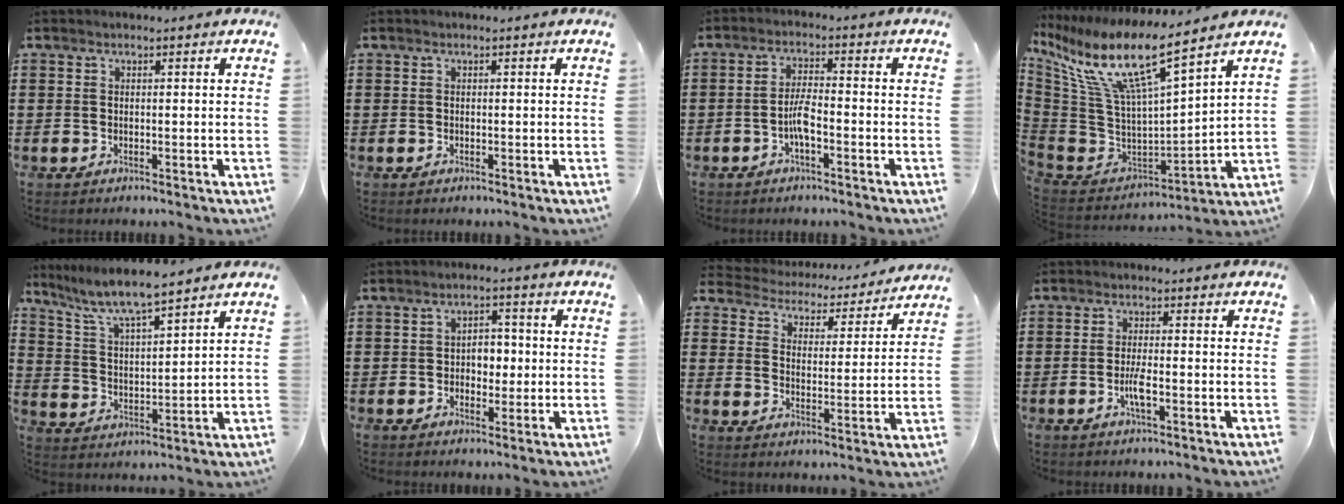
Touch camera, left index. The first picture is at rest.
{"total": 0.0}
{"total": 4.2, "force": [-1.7, 1.1, 3.7], "torque": [-0.079, 0.004, -0.036]}
{"total": 12.3, "force": [7.1, 2.3, 9.8], "torque": [-0.228, -0.054, 0.110]}
{"total": 6.6, "force": [5.7, 0.3, 3.2], "torque": [-0.085, -0.030, 0.096]}
{"total": 3.9, "force": [-0.4, 2.7, 2.8], "torque": [-0.045, 0.003, -0.016]}
{"total": 3.5, "force": [3.5, 0.3, -0.3], "torque": [-0.022, -0.036, 0.053]}
{"total": 3.3, "force": [-1.1, 0.6, 3.1], "torque": [-0.067, -0.004, -0.025]}